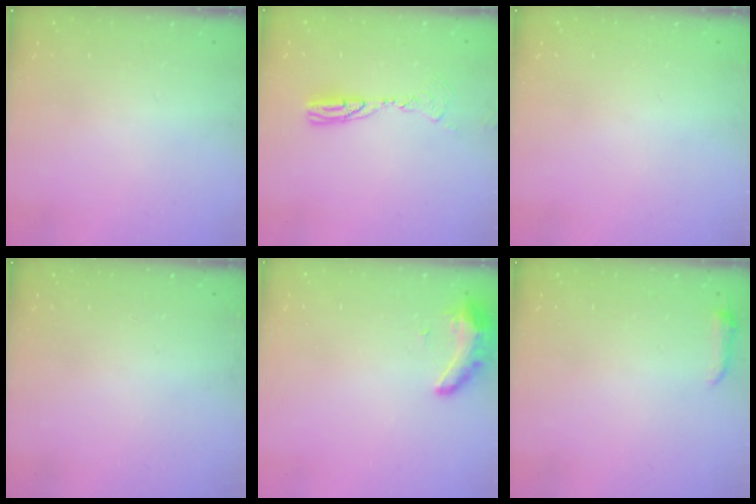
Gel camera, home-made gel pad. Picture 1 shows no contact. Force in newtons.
{"total": 9.2, "press": 9.0, "slide": 2.2}
{"total": 2.3, "press": 2.2, "slide": 0.8}
{"total": 3.5, "press": 3.1, "slide": 1.6}
{"total": 11.5, "press": 9.6, "slide": 6.3}
{"total": 3.7, "press": 3.7, "slide": 0.7}